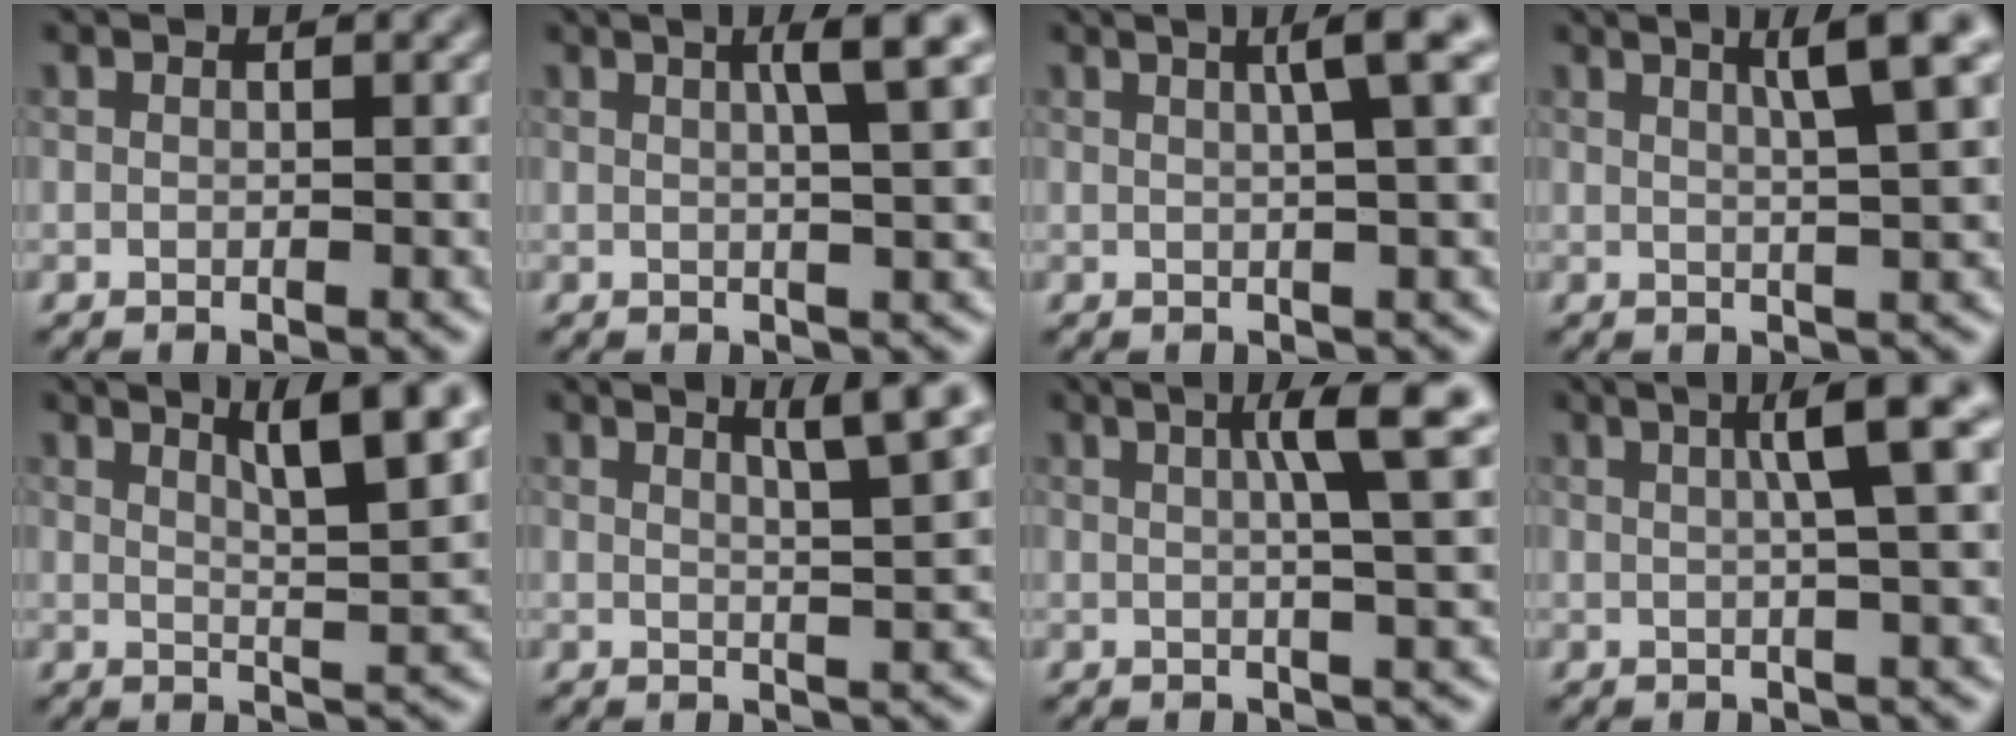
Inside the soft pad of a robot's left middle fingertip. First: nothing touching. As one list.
[{"total": 3.9, "force": [1.4, 0.6, 3.6], "torque": [-0.045, 0.010, 0.019]}, {"total": 3.8, "force": [1.2, 0.6, 3.5], "torque": [-0.042, 0.012, 0.017]}, {"total": 4.8, "force": [2.2, 0.7, 4.3], "torque": [-0.053, 0.012, 0.031]}, {"total": 6.2, "force": [3.3, 1.3, 5.1], "torque": [-0.061, 0.009, 0.050]}, {"total": 4.4, "force": [2.5, 0.6, 3.6], "torque": [-0.044, 0.006, 0.036]}, {"total": 5.6, "force": [1.6, 0.8, 5.3], "torque": [-0.070, 0.014, 0.022]}, {"total": 4.9, "force": [1.2, 0.7, 4.7], "torque": [-0.063, 0.017, 0.017]}]